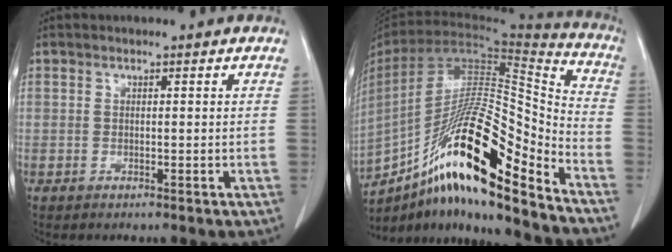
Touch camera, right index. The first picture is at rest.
{"total": 24.7, "force": [-15.5, 3.1, 18.9], "torque": [-0.329, -0.002, -0.275]}